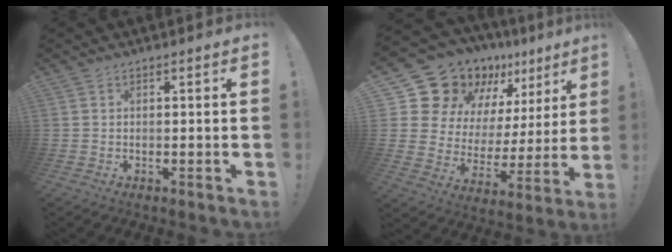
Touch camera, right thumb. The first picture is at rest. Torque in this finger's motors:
{"motor_torque": [0.27, 0.52, -0.26, 0.56, 0.18]}